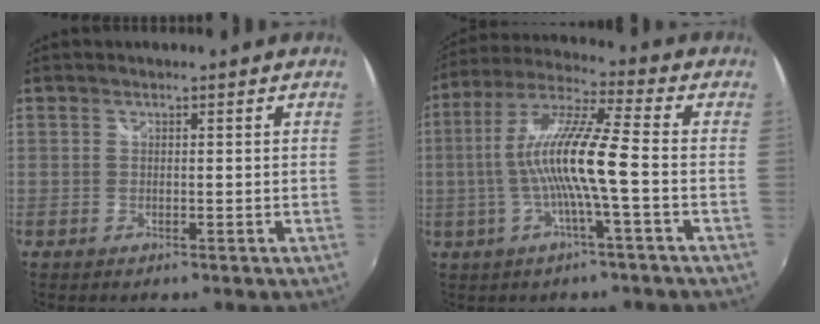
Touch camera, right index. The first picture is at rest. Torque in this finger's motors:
{"motor_torque": [1.60, -0.54, 1.05, 0.21]}